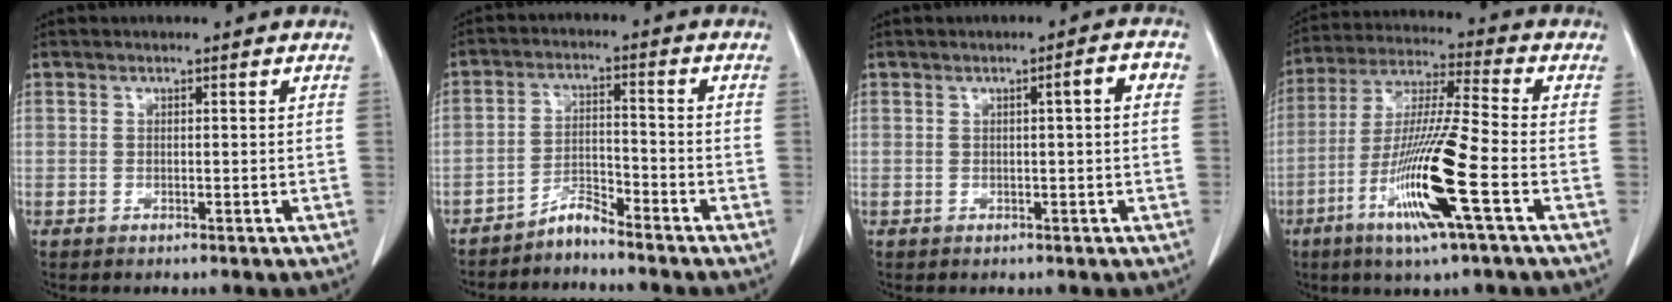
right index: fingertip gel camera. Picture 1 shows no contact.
{"total": 3.5, "force": [-3.4, 0.3, 0.8], "torque": [-0.011, -0.008, -0.065]}
{"total": 3.0, "force": [0.5, 0.3, 2.9], "torque": [-0.039, 0.010, 0.005]}
{"total": 15.1, "force": [-5.7, -0.3, 14.0], "torque": [-0.284, -0.018, -0.109]}